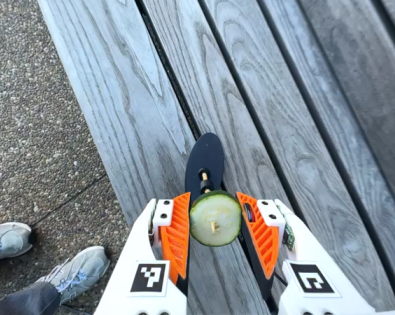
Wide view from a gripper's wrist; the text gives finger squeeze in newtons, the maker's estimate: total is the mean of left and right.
{"total": 11.2, "left": 11.4, "right": 11.0}